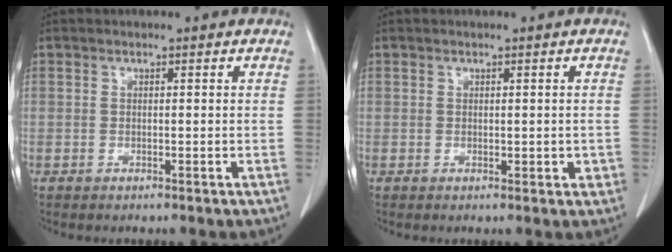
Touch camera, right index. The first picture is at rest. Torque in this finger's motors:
{"motor_torque": [0.14, 0.23, 0.11, 0.08]}